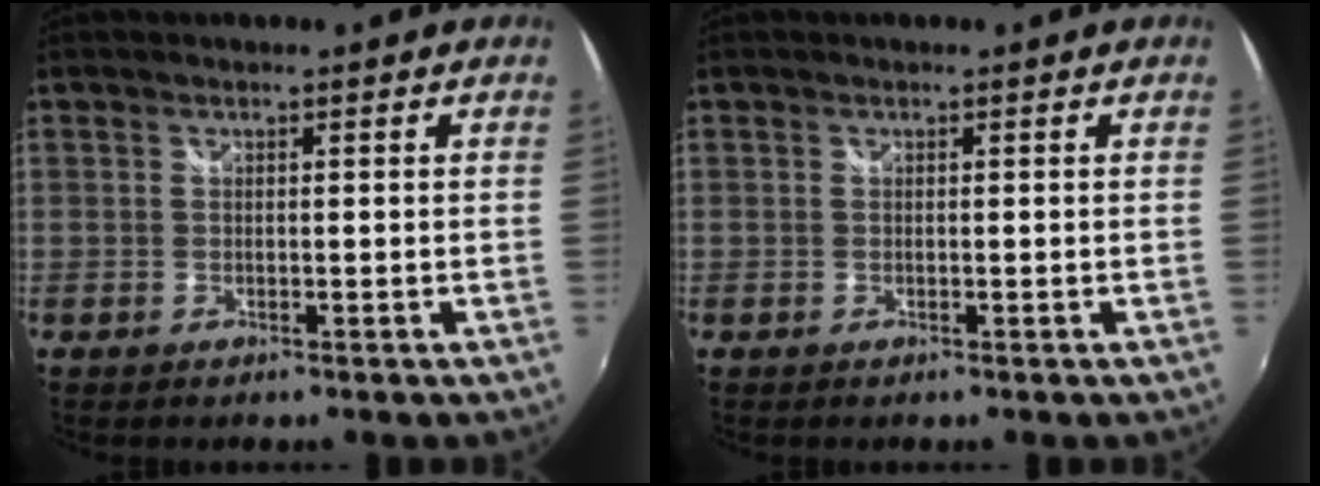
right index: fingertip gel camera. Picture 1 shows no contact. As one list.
[{"total": 0.0}]